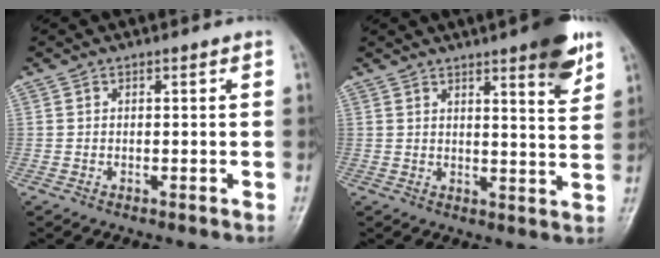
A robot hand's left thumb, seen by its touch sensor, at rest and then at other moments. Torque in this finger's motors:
{"motor_torque": [1.12, 0.46, 0.88, -0.44, 0.02]}